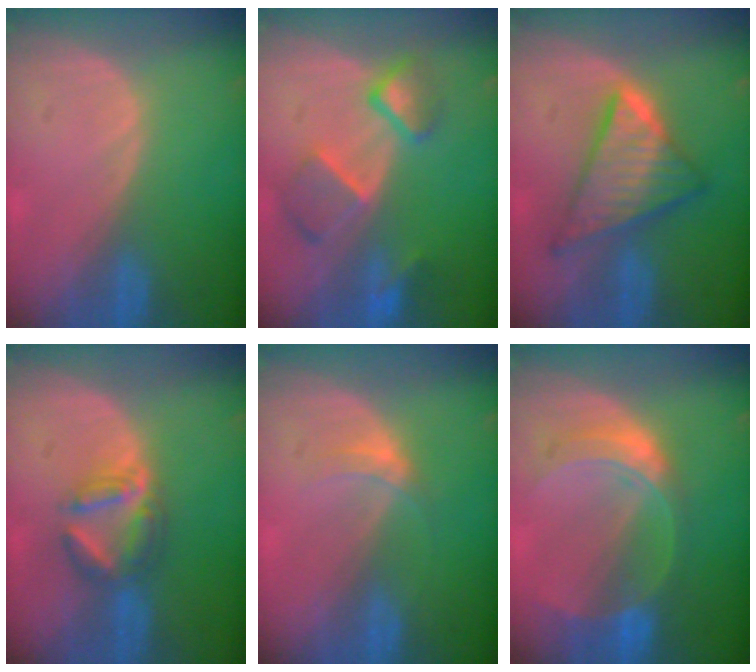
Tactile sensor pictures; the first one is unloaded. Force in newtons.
{"total": 7.6, "press": 6.7, "slide": 3.5}
{"total": 9.1, "press": 9.1, "slide": 0.7}
{"total": 5.8, "press": 5.5, "slide": 1.9}
{"total": 2.6, "press": 2.2, "slide": 1.4}
{"total": 7.7, "press": 6.7, "slide": 3.8}